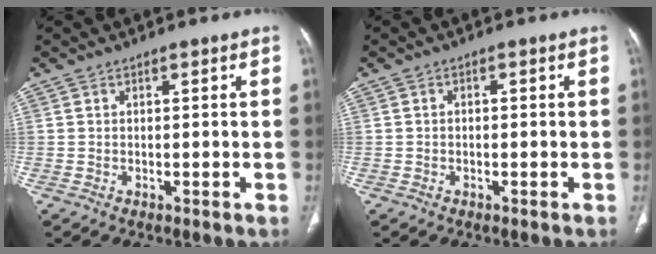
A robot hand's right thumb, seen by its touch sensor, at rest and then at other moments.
{"total": 0.7, "force": [-0.2, 0.5, 0.4], "torque": [-0.004, 0.002, -0.006]}